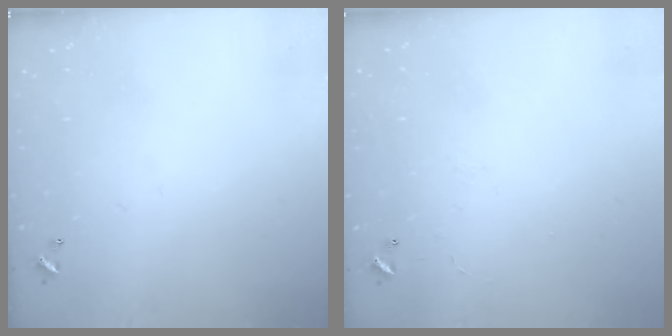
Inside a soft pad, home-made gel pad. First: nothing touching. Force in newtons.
{"total": 0.9, "press": 0.7, "slide": 0.5}